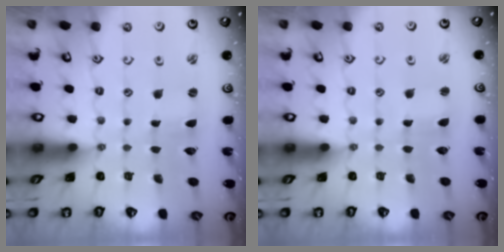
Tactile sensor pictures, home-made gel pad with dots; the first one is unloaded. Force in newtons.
{"total": 1.9, "press": 1.9, "slide": 0.4}